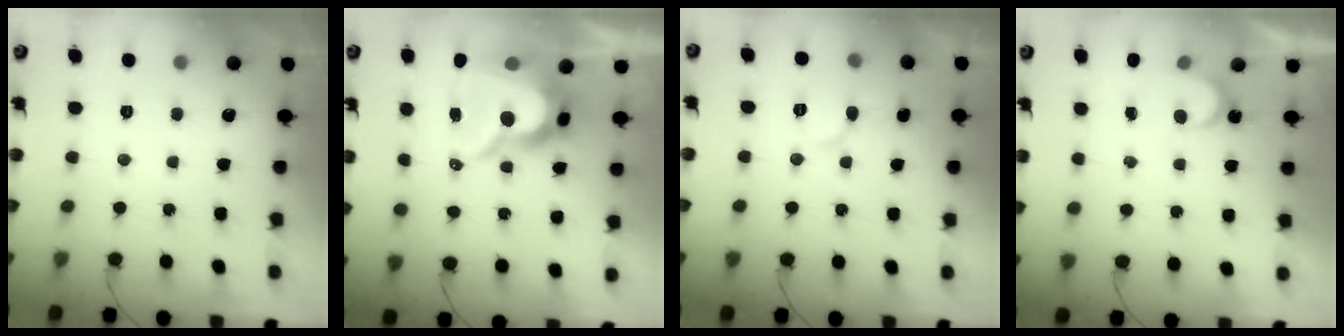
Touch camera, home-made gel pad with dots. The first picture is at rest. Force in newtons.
{"total": 14.5, "press": 14.4, "slide": 0.9}
{"total": 6.7, "press": 6.7, "slide": 0.7}
{"total": 2.8, "press": 2.8, "slide": 0.2}